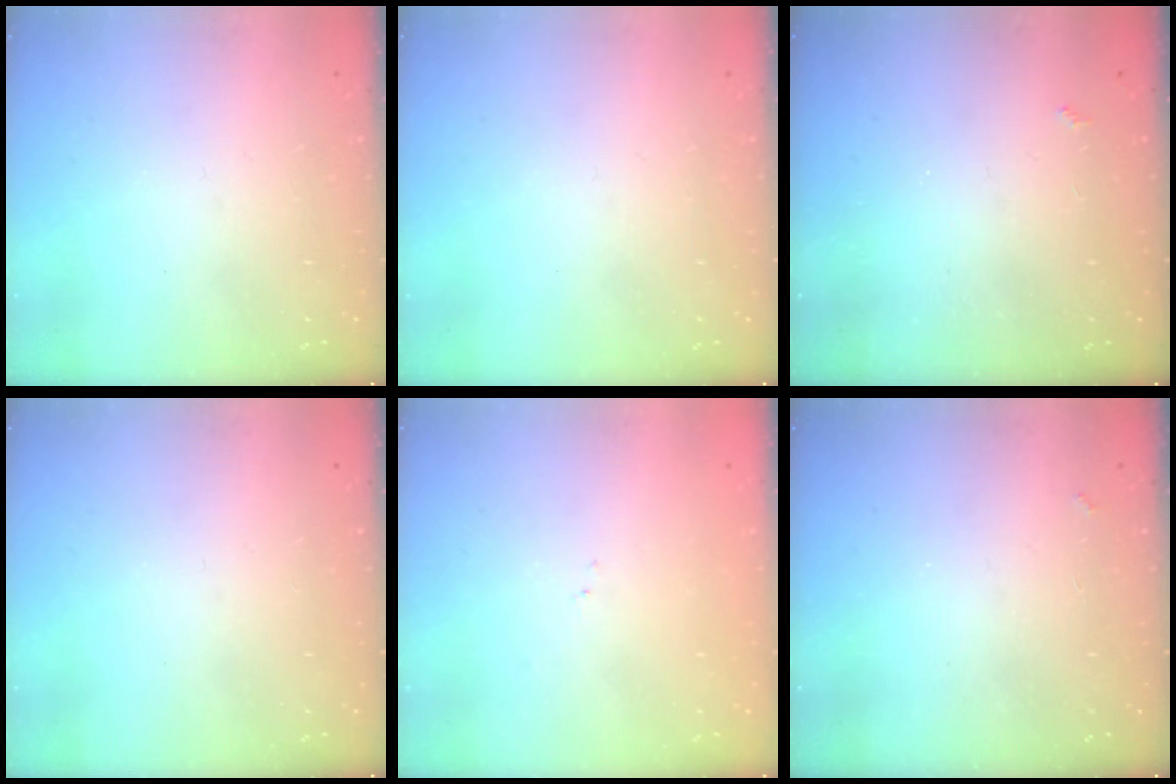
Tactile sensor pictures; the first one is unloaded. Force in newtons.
{"total": 0.0}
{"total": 2.1, "press": 2.1, "slide": 0.4}
{"total": 0.0}
{"total": 6.6, "press": 6.6, "slide": 0.8}
{"total": 1.4, "press": 1.3, "slide": 0.4}